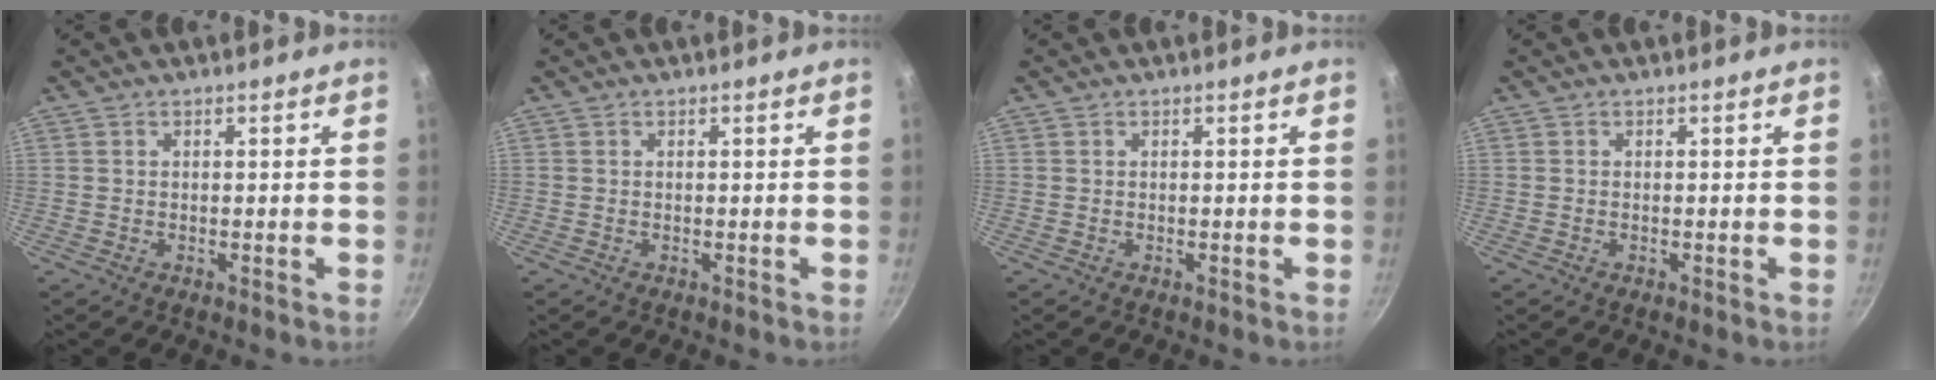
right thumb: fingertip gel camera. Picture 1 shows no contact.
{"total": 0.0}
{"total": 0.0}
{"total": 0.0}